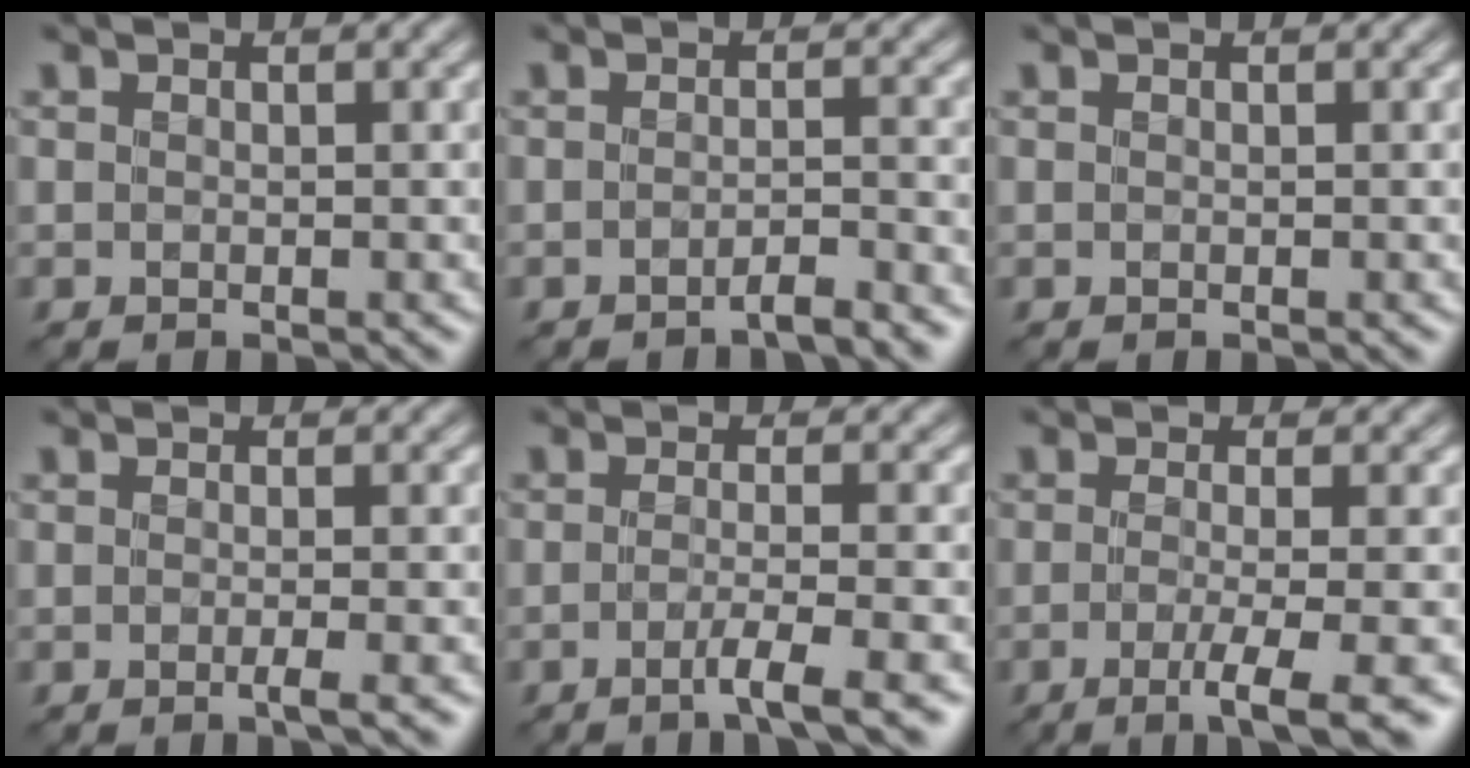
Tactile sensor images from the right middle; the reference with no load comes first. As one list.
[{"total": 1.8, "force": [-1.6, 0.1, 1.0], "torque": [-0.009, 0.004, -0.034]}, {"total": 0.0}, {"total": 1.6, "force": [-0.6, 0.2, 1.4], "torque": [-0.015, -0.003, -0.015]}, {"total": 3.2, "force": [-1.7, 0.3, 2.7], "torque": [-0.038, 0.000, -0.043]}, {"total": 4.3, "force": [-1.8, 0.8, 3.9], "torque": [-0.059, -0.006, -0.037]}]